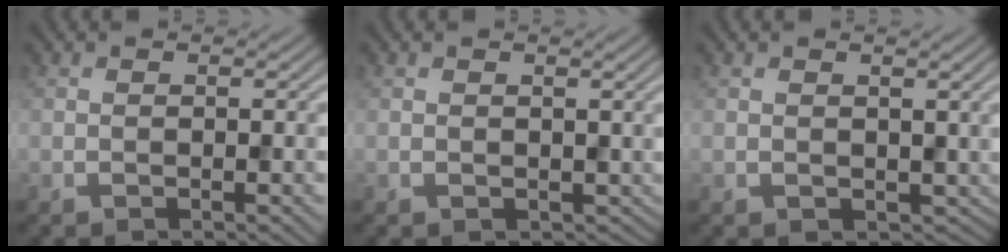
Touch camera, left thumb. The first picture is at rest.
{"total": 1.1, "force": [0.5, 0.9, 0.3], "torque": [-0.011, -0.005, 0.010]}
{"total": 2.6, "force": [0.7, 2.1, 1.3], "torque": [-0.032, -0.012, 0.015]}